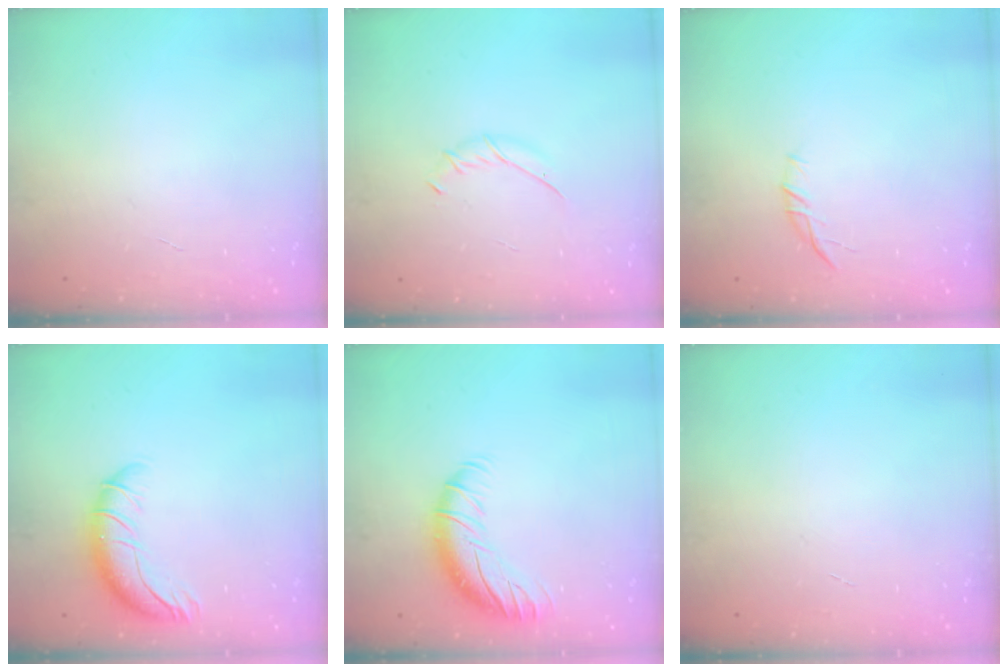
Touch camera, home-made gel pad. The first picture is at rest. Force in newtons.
{"total": 3.9, "press": 3.8, "slide": 0.7}
{"total": 6.8, "press": 6.6, "slide": 1.6}
{"total": 10.3, "press": 9.9, "slide": 3.0}
{"total": 11.5, "press": 11.4, "slide": 1.7}
{"total": 0.0}